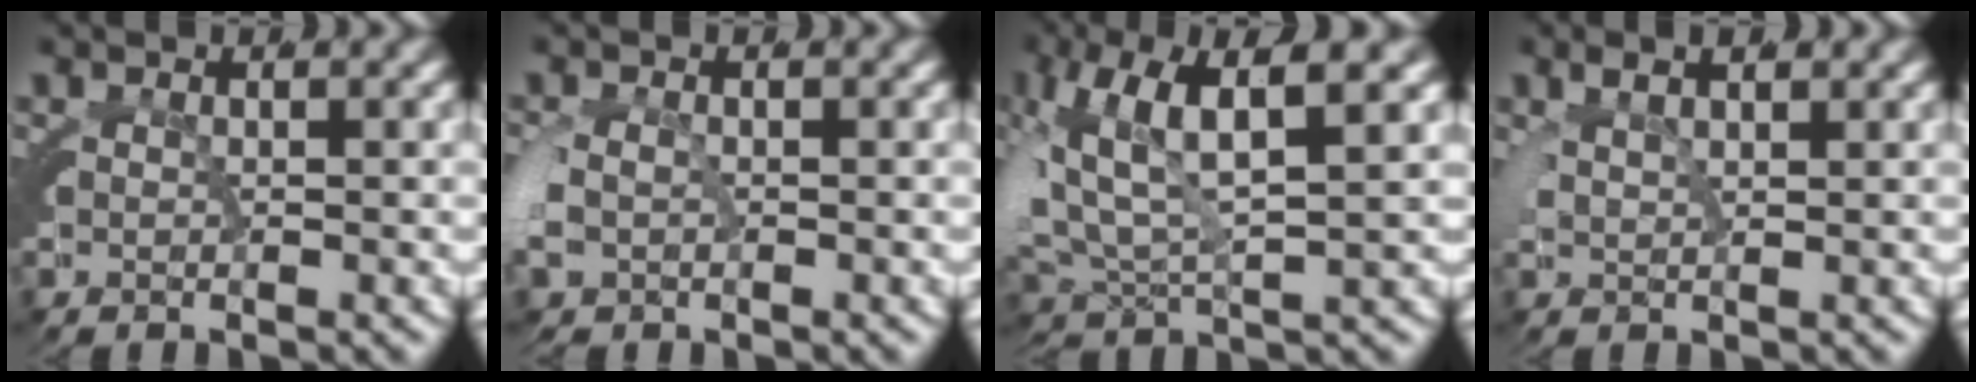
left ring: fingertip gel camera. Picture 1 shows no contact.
{"total": 1.7, "force": [-0.8, 1.4, 0.5], "torque": [-0.027, -0.006, -0.012]}
{"total": 7.5, "force": [1.4, 4.9, 5.5], "torque": [-0.130, -0.001, 0.024]}
{"total": 2.2, "force": [1.3, 1.3, 1.2], "torque": [-0.029, -0.002, 0.022]}